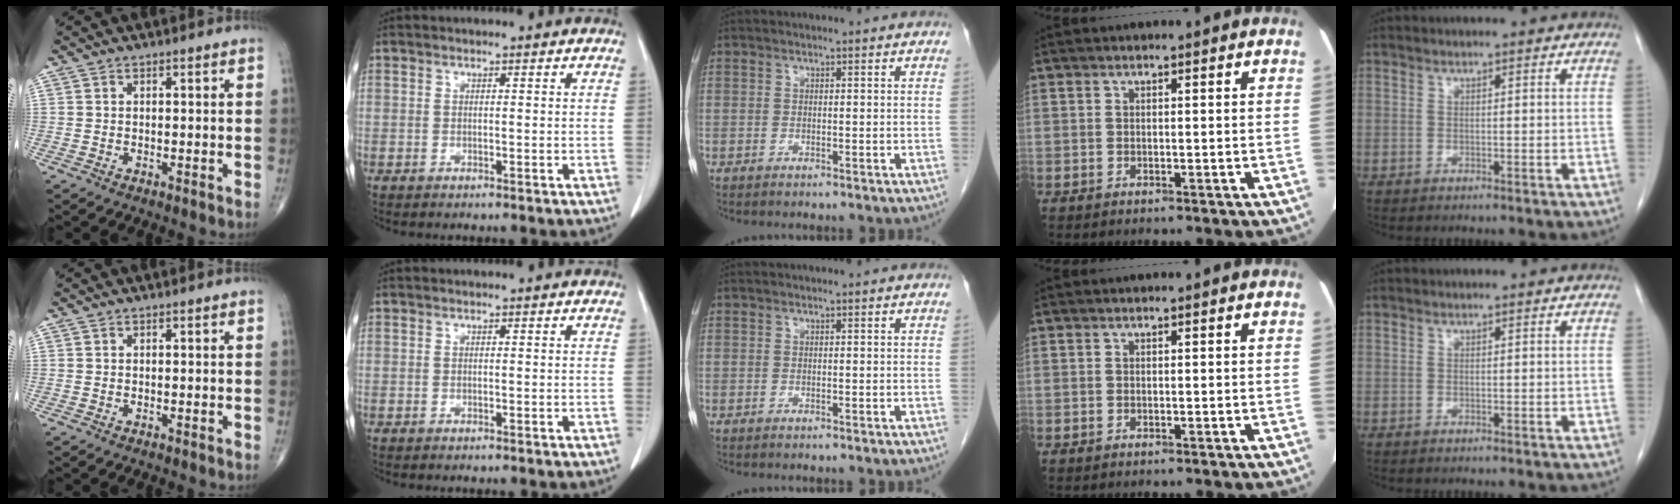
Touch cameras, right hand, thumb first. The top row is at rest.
{}